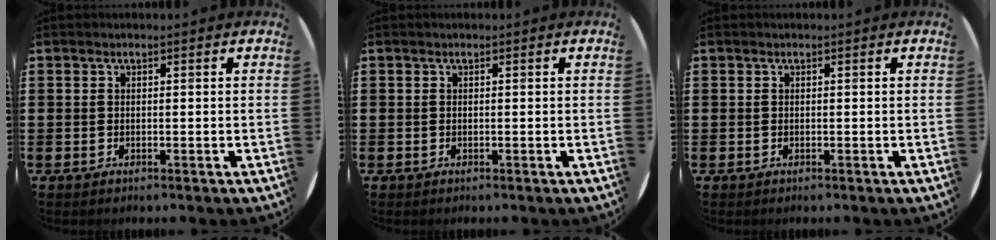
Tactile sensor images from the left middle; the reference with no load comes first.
{"total": 0.0}
{"total": 0.0}